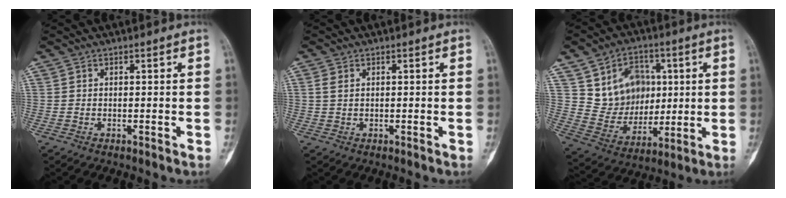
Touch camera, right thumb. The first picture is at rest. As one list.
[{"total": 1.7, "force": [0.5, 1.1, 1.2], "torque": [-0.029, 0.003, 0.012]}, {"total": 15.0, "force": [4.4, 12.0, 7.8], "torque": [-0.077, -0.013, 0.093]}]